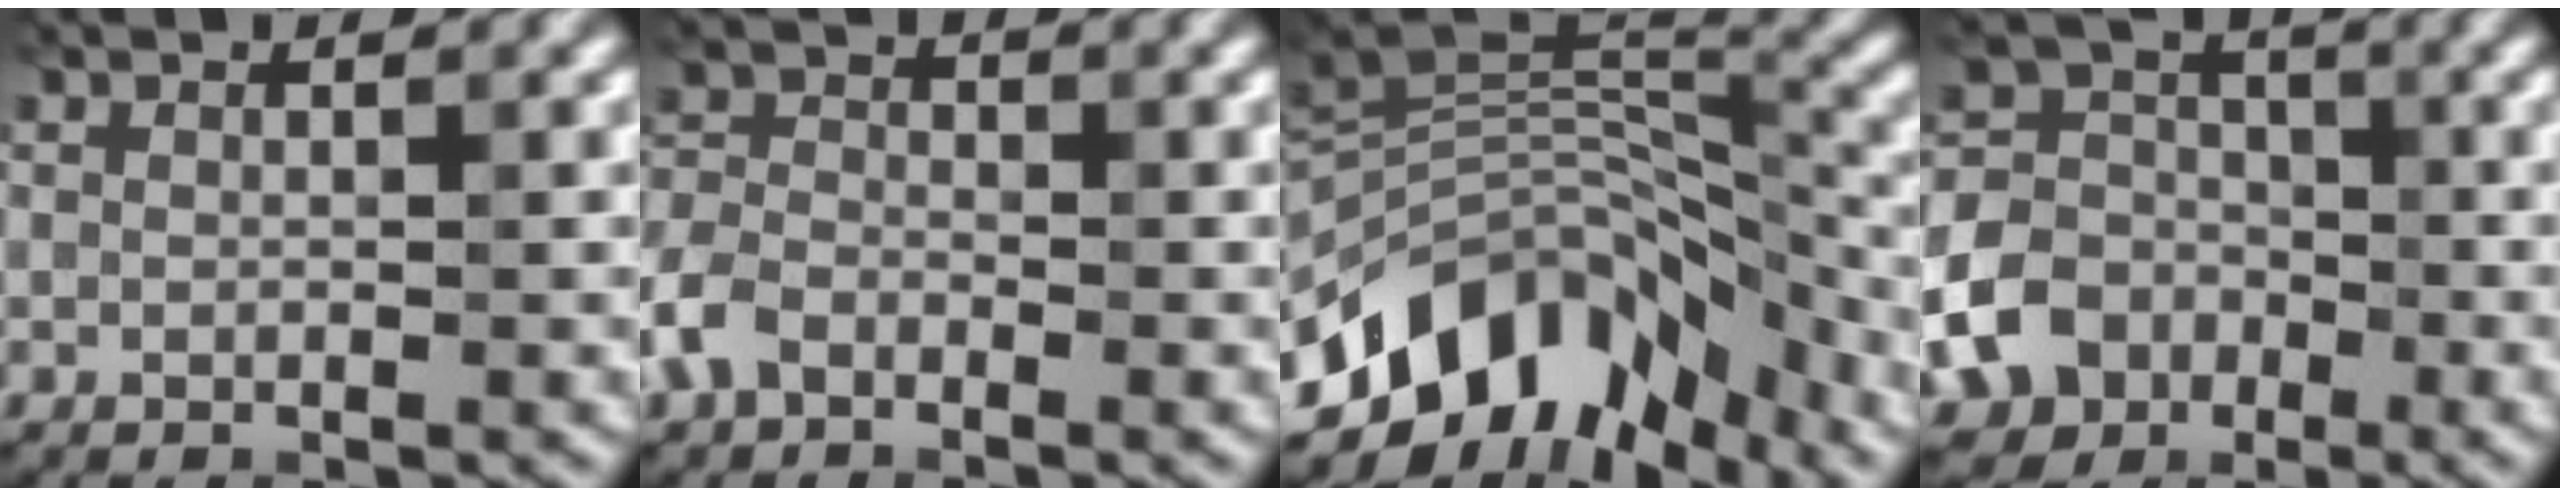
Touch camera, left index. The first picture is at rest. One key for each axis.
{"total": 4.0, "fx": -4.0, "fy": 0.5, "fz": -0.1, "tx": -0.037, "ty": -0.011, "tz": -0.050}
{"total": 11.5, "fx": -8.8, "fy": 5.5, "fz": 4.9, "tx": -0.109, "ty": 0.006, "tz": -0.129}
{"total": 8.1, "fx": -5.7, "fy": 5.5, "fz": 1.3, "tx": -0.052, "ty": -0.028, "tz": -0.080}